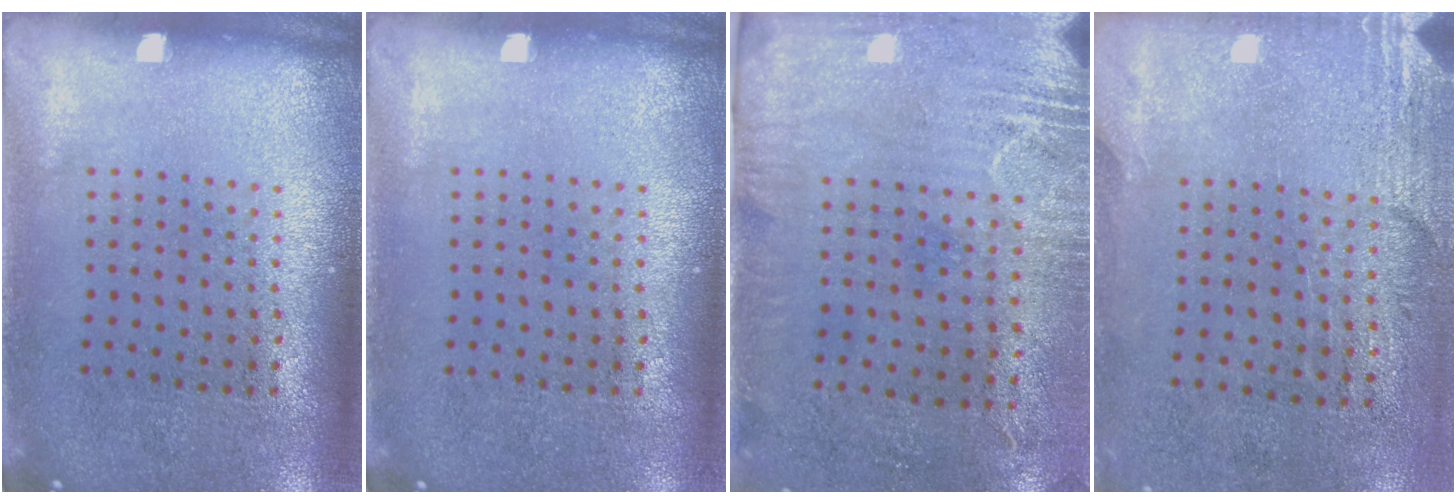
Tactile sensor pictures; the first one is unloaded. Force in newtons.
{"total": 0.0}
{"total": 2.9, "press": 2.4, "slide": 1.7}
{"total": 2.8, "press": 2.4, "slide": 1.3}